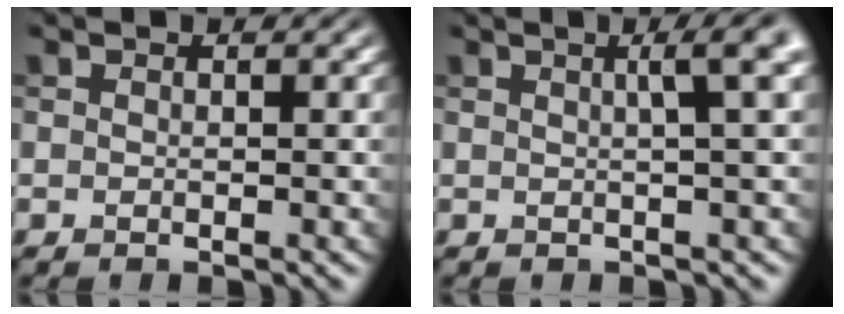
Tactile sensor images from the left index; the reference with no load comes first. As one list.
[{"total": 4.1, "force": [1.2, 1.0, 3.8], "torque": [-0.035, 0.018, 0.009]}]